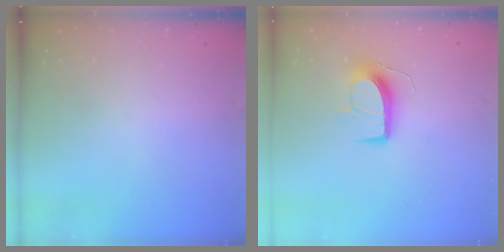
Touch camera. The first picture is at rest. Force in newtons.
{"total": 10.7, "press": 10.7, "slide": 0.4}